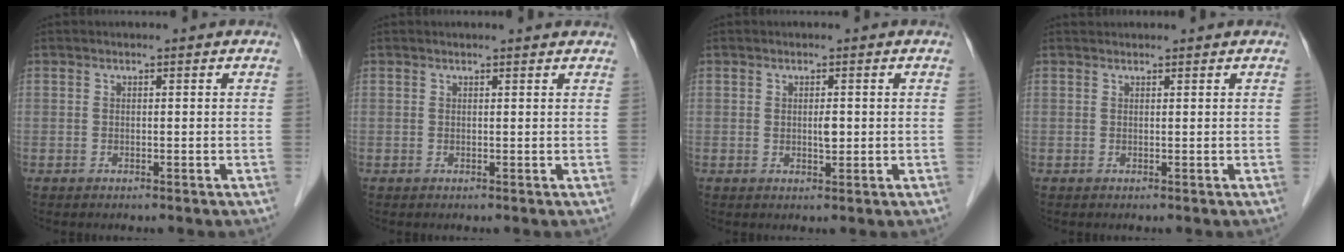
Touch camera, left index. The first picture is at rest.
{"total": 2.5, "force": [2.4, 0.2, 0.5], "torque": [-0.012, 0.008, 0.022]}
{"total": 1.5, "force": [0.1, 0.6, 1.3], "torque": [-0.023, -0.002, 0.003]}
{"total": 1.2, "force": [1.2, 0.2, 0.1], "torque": [-0.006, 0.021, 0.024]}